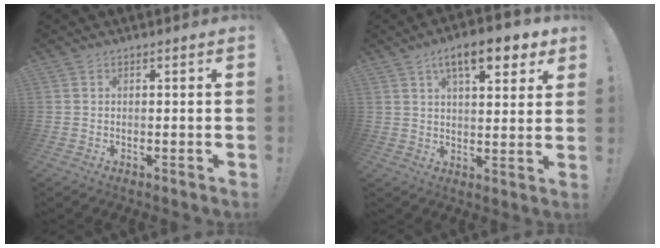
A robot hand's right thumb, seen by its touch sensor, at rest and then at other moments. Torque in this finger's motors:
{"motor_torque": [0.62, 2.97, 0.00, 0.24, 0.05]}